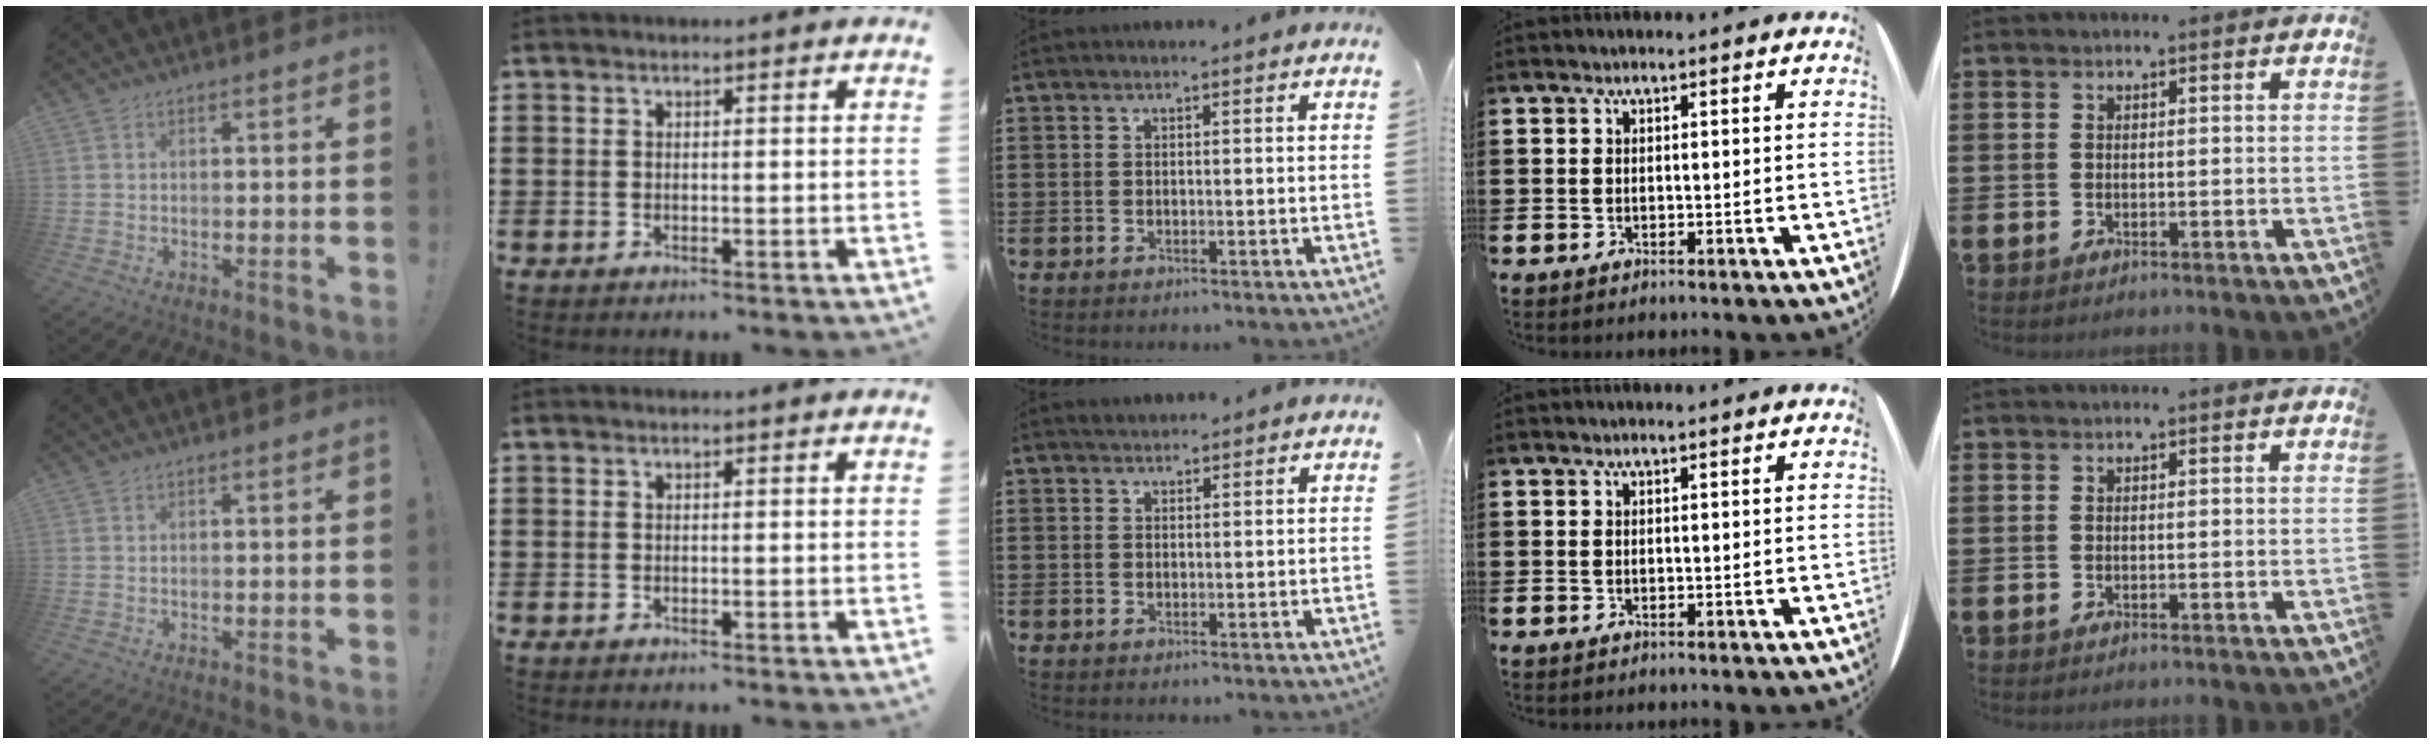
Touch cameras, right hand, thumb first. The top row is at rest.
{"middle": {"total": 1.1, "force": [1.0, 0.5, -0.1], "torque": [0.008, 0.000, 0.018]}}